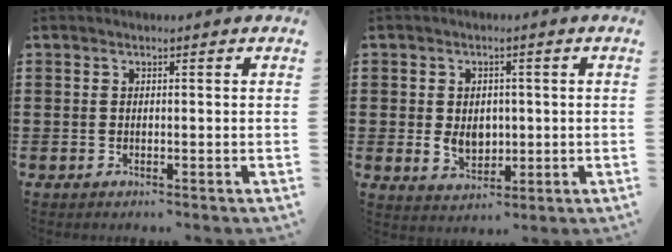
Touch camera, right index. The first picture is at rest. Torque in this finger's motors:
{"motor_torque": [2.14, 0.00, 0.16, 0.12]}